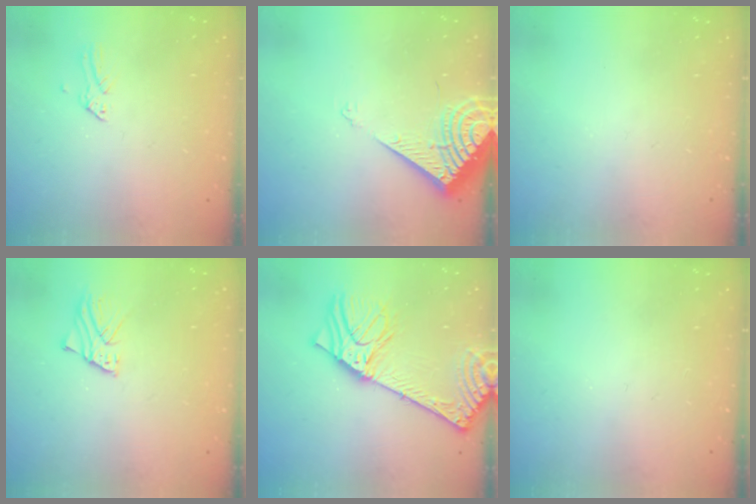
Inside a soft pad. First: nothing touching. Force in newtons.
{"total": 9.0, "press": 8.9, "slide": 1.3}
{"total": 0.0}
{"total": 2.2, "press": 2.2, "slide": 0.1}
{"total": 14.7, "press": 14.3, "slide": 3.6}
{"total": 0.0}